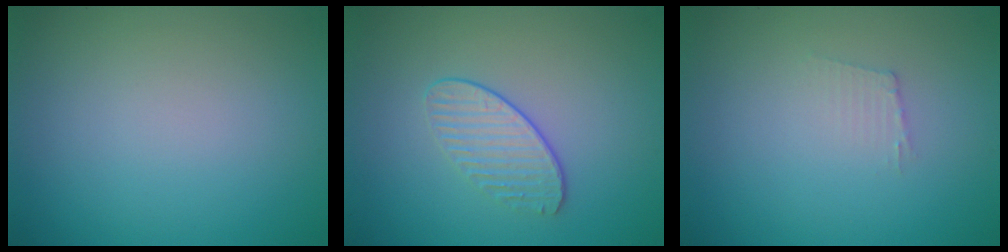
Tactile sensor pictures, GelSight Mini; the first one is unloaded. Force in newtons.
{"total": 1.9, "press": 1.5, "slide": 1.2}
{"total": 1.1, "press": 1.0, "slide": 0.2}